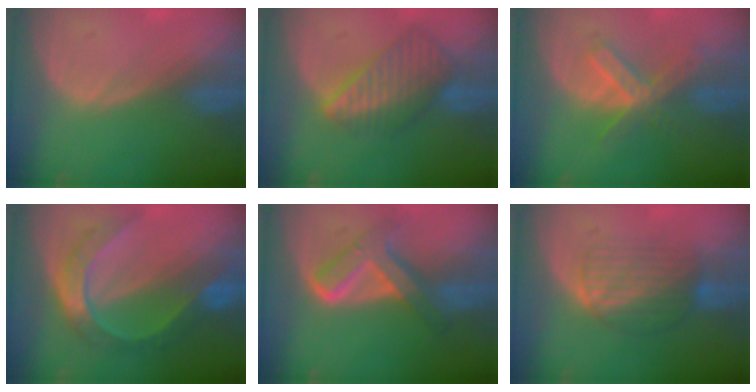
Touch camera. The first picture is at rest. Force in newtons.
{"total": 8.6, "press": 7.6, "slide": 4.0}
{"total": 6.3, "press": 5.8, "slide": 2.4}
{"total": 8.5, "press": 8.5, "slide": 0.7}
{"total": 7.6, "press": 7.5, "slide": 0.4}
{"total": 6.8, "press": 6.5, "slide": 1.9}